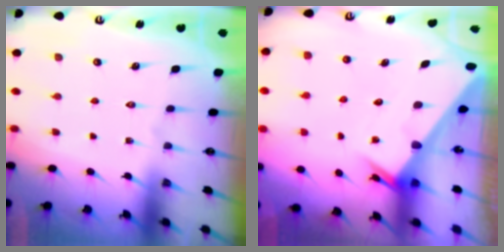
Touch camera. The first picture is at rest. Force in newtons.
{"total": 2.4, "press": 2.4, "slide": 0.1}